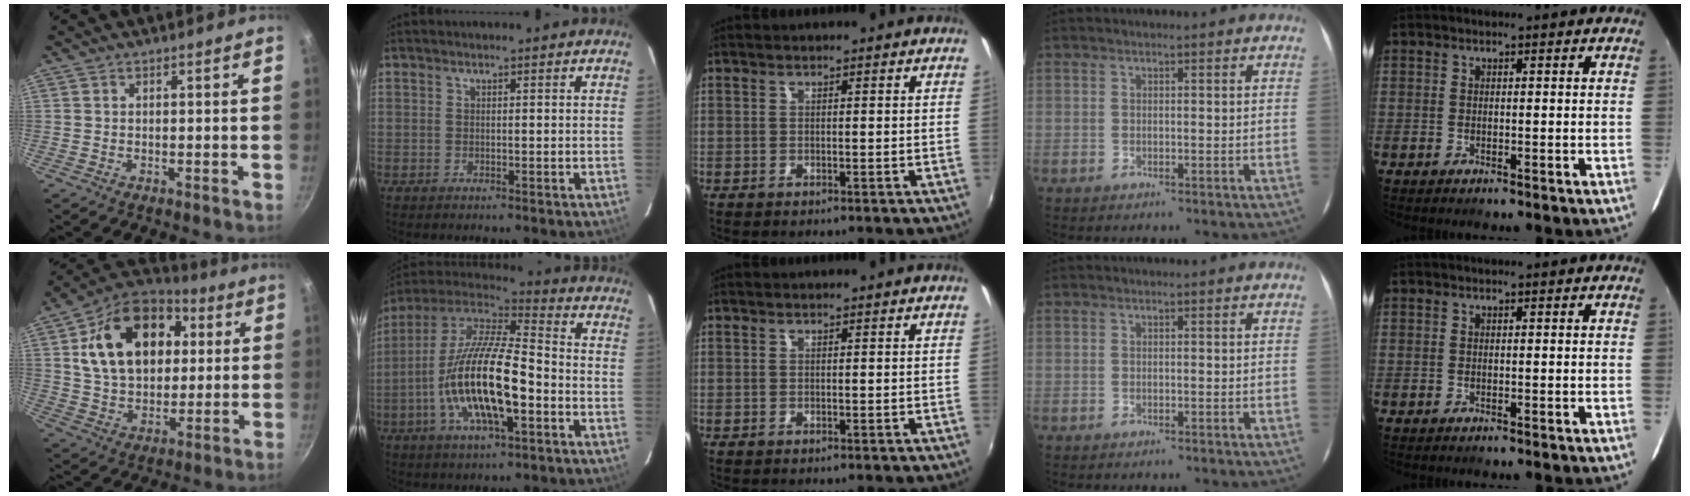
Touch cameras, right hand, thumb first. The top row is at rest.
{"thumb": {"total": 22.1, "force": [5.3, 15.2, 15.1], "torque": [-0.230, 0.012, 0.080]}, "index": {"total": 20.5, "force": [-6.0, 6.3, 18.5], "torque": [-0.357, -0.019, -0.116]}}